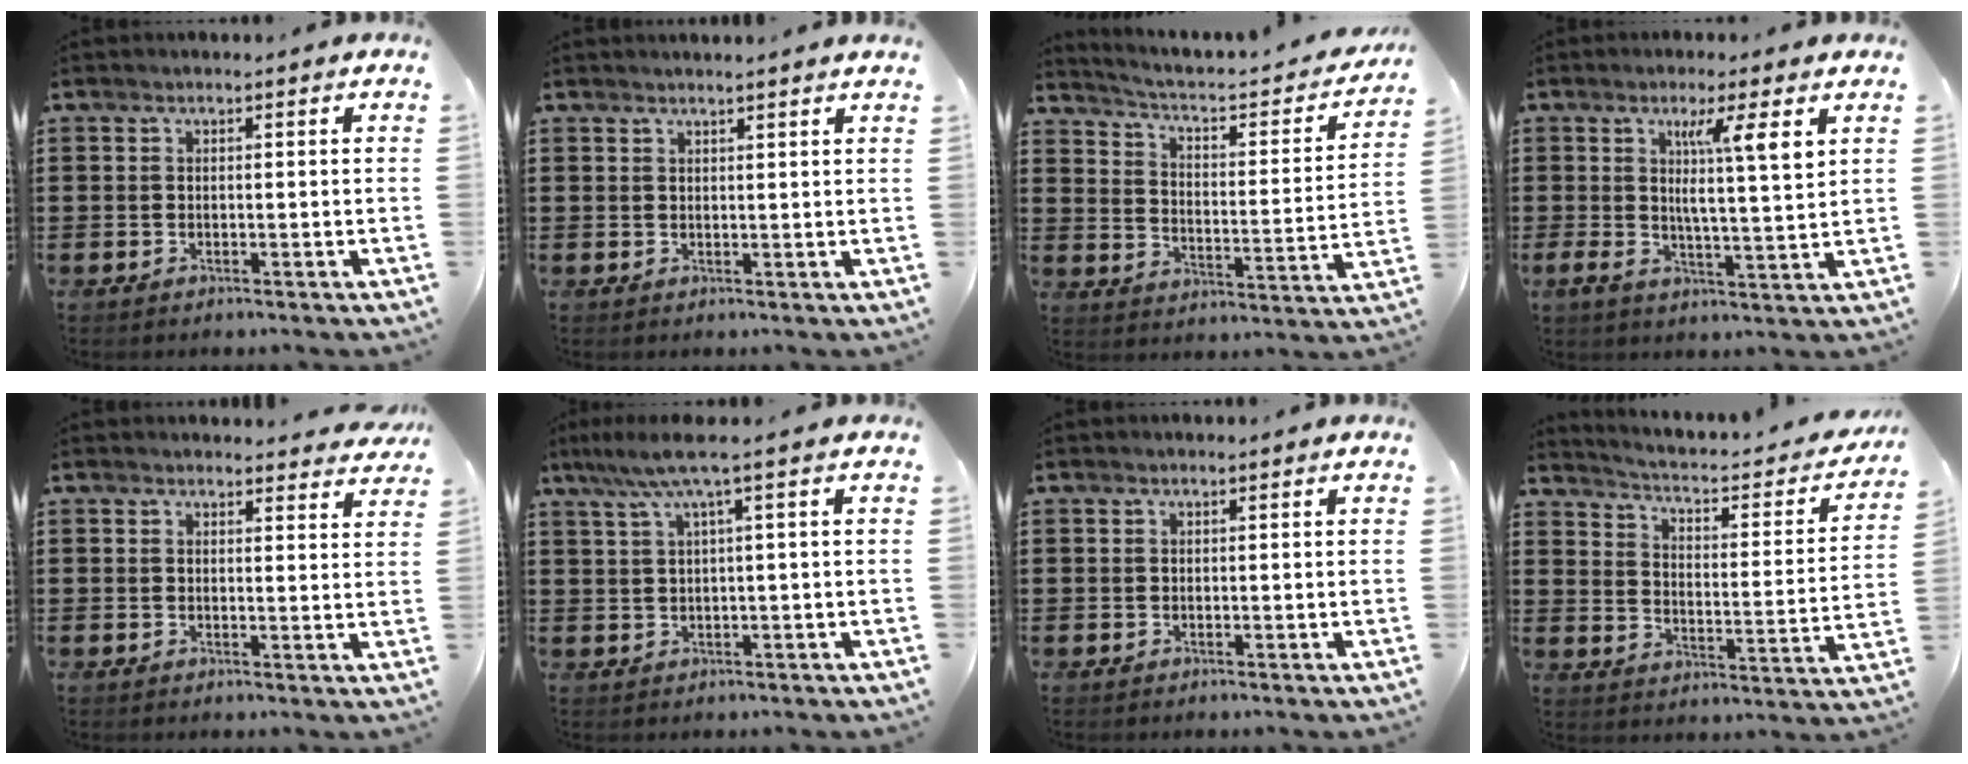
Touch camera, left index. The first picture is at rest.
{"total": 1.4, "force": [1.3, -0.3, 0.3], "torque": [-0.007, -0.003, 0.026]}
{"total": 2.8, "force": [2.1, 0.5, 1.8], "torque": [-0.052, -0.028, 0.022]}
{"total": 8.3, "force": [3.5, 0.9, 7.5], "torque": [-0.137, -0.009, 0.052]}
{"total": 2.1, "force": [2.0, 0.5, -0.1], "torque": [0.003, -0.007, 0.038]}
{"total": 4.5, "force": [1.2, -0.1, 4.4], "torque": [-0.094, -0.004, 0.016]}
{"total": 0.0}
{"total": 2.3, "force": [1.8, 0.3, 1.4], "torque": [-0.043, -0.028, 0.018]}